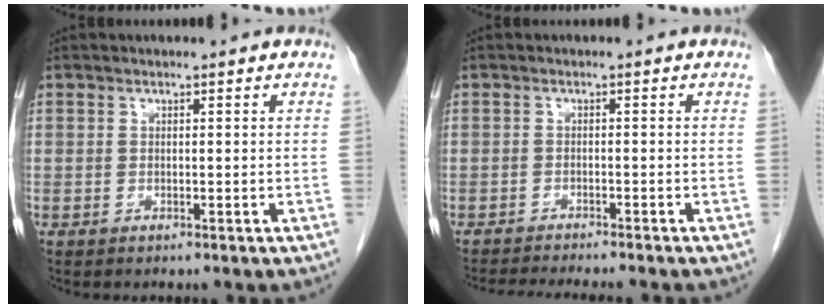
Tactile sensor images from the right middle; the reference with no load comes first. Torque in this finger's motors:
{"motor_torque": [0.38, -0.36, 0.04, 0.04]}